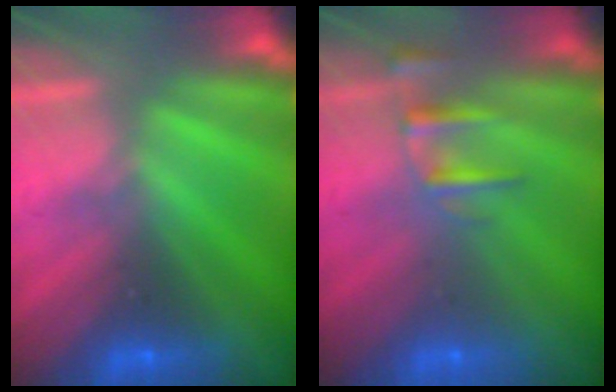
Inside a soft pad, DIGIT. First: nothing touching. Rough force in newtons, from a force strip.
{"total": 2.4}